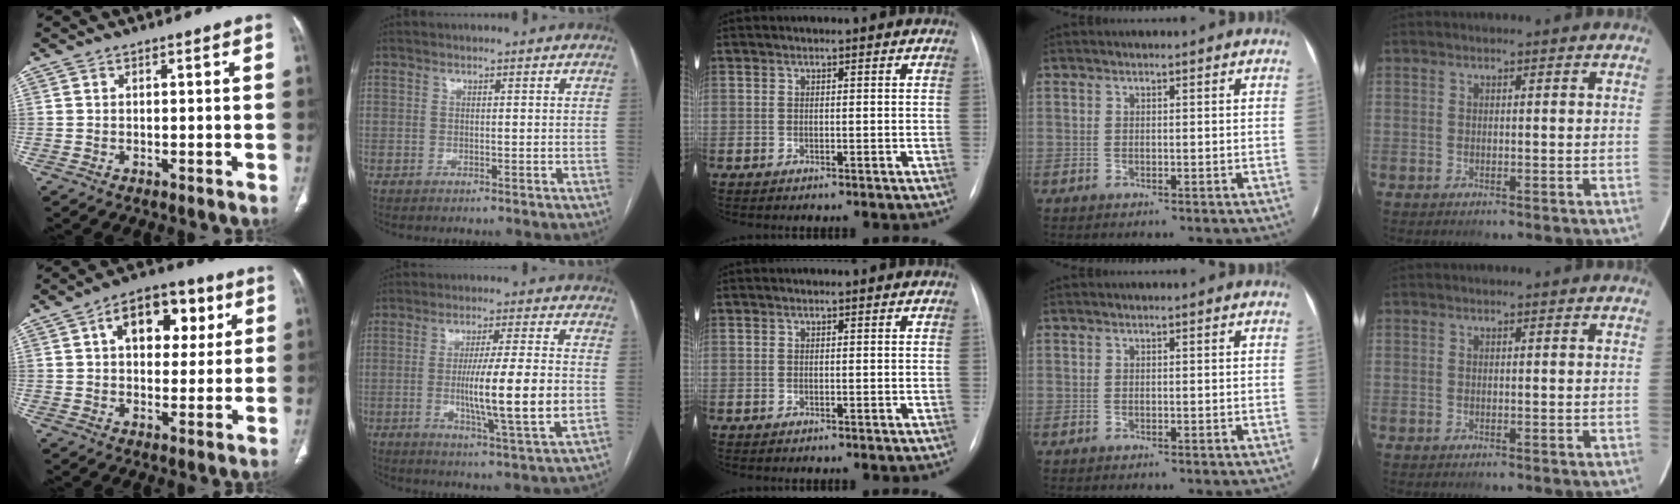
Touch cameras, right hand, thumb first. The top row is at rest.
{"thumb": {"total": 13.3, "force": [4.5, 8.2, 9.5], "torque": [-0.097, 0.006, 0.065]}, "index": {"total": 13.1, "force": [-1.7, 0.1, 13.0], "torque": [-0.220, -0.016, -0.031]}}